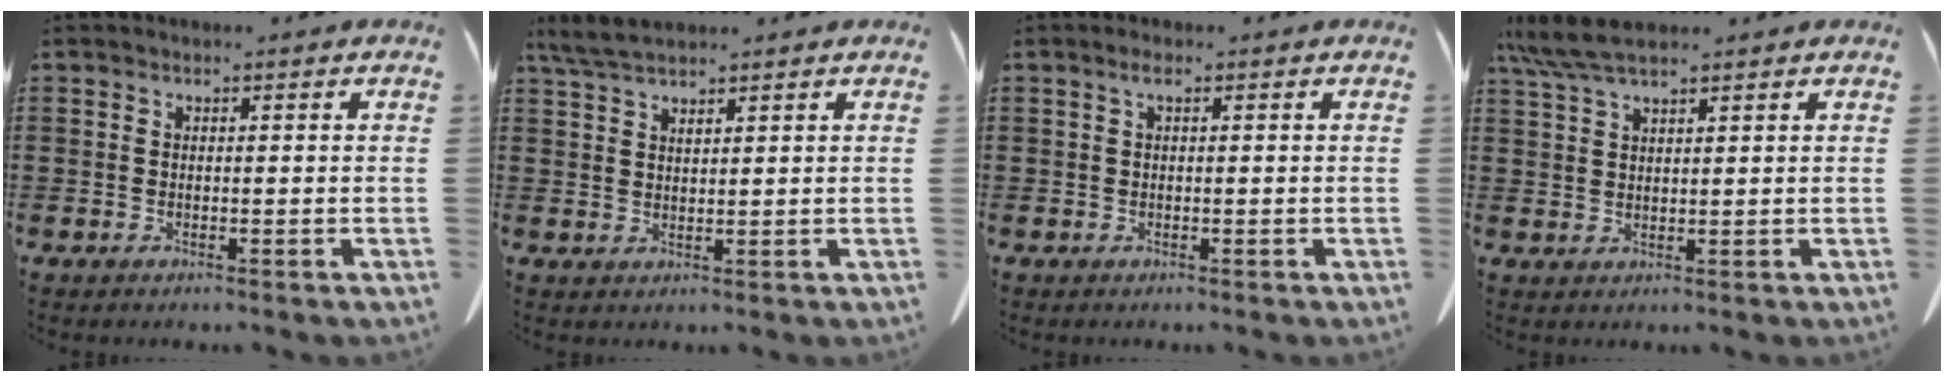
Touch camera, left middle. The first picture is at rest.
{"total": 3.3, "force": [2.8, 0.3, 1.6], "torque": [-0.038, -0.003, 0.054]}
{"total": 1.2, "force": [0.3, 0.3, 1.1], "torque": [-0.024, 0.003, 0.006]}
{"total": 5.5, "force": [4.3, 0.8, 3.3], "torque": [-0.075, -0.004, 0.081]}